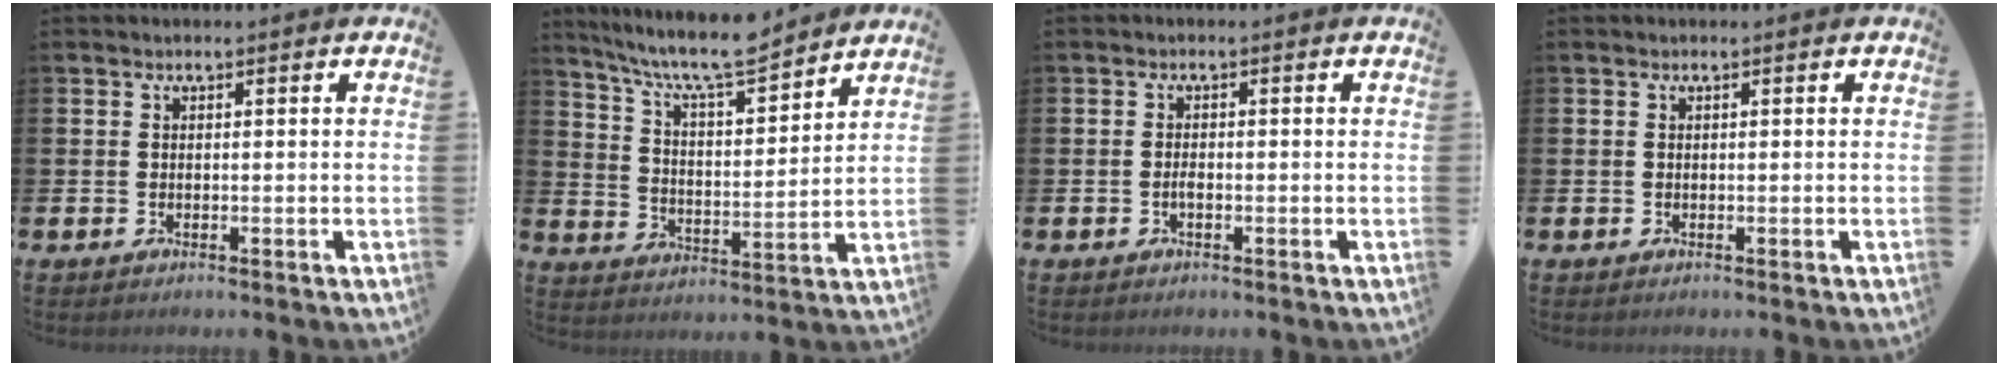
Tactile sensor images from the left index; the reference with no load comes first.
{"total": 8.7, "force": [8.2, 0.8, 2.9], "torque": [-0.082, -0.058, 0.143]}
{"total": 1.0, "force": [-0.4, 0.4, 0.9], "torque": [-0.009, -0.004, -0.010]}
{"total": 0.0}